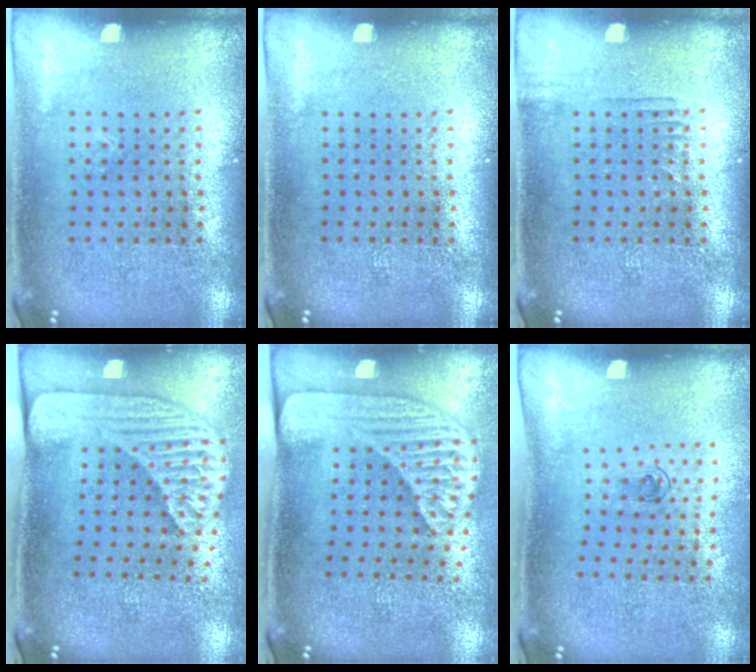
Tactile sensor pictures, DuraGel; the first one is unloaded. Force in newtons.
{"total": 0.0}
{"total": 0.7, "press": 0.6, "slide": 0.2}
{"total": 2.4, "press": 1.7, "slide": 1.6}
{"total": 2.4, "press": 1.8, "slide": 1.7}
{"total": 0.6, "press": 0.4, "slide": 0.5}